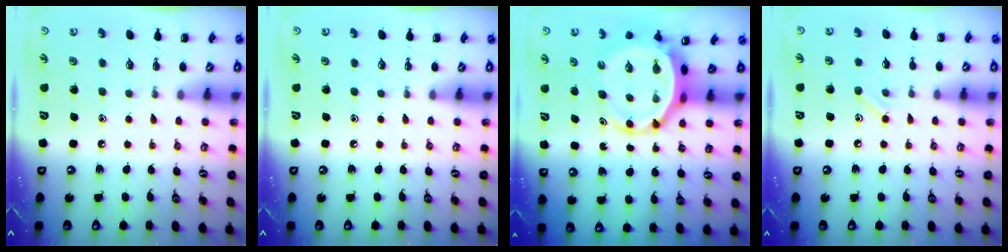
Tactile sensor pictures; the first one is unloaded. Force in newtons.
{"total": 0.0}
{"total": 6.5, "press": 6.2, "slide": 2.1}
{"total": 6.7, "press": 6.5, "slide": 1.6}